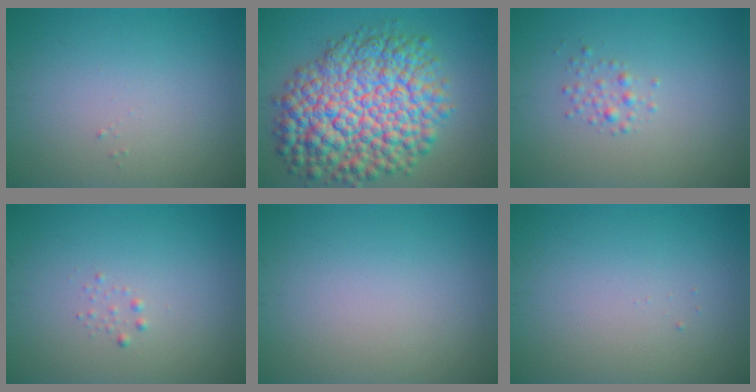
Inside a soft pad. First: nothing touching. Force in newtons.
{"total": 12.8, "press": 12.8, "slide": 0.4}
{"total": 1.2, "press": 1.2, "slide": 0.1}
{"total": 0.6, "press": 0.6, "slide": 0.0}
{"total": 0.0}
{"total": 0.0}